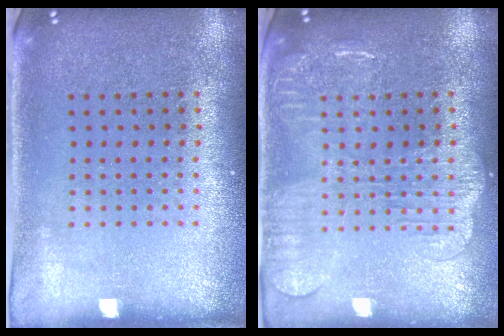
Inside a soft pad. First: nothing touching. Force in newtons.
{"total": 1.9, "press": 1.8, "slide": 0.5}